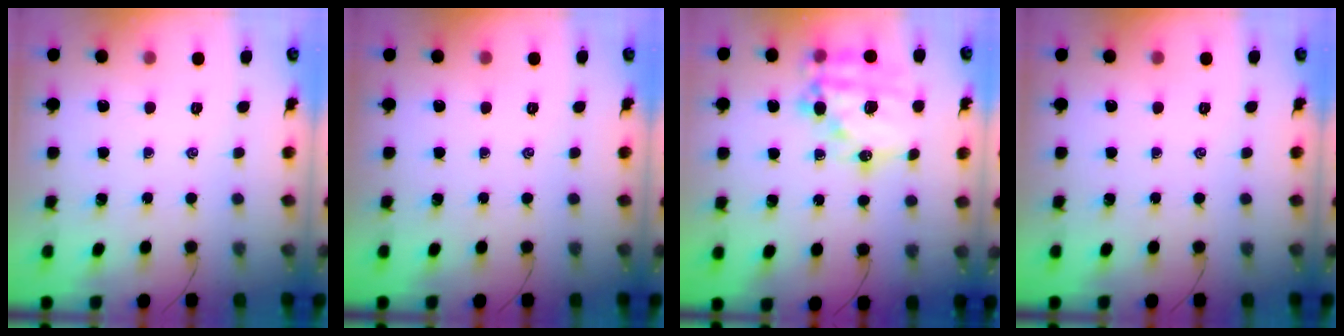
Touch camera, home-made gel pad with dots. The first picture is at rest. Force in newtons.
{"total": 0.0}
{"total": 18.3, "press": 18.0, "slide": 3.4}
{"total": 0.0}